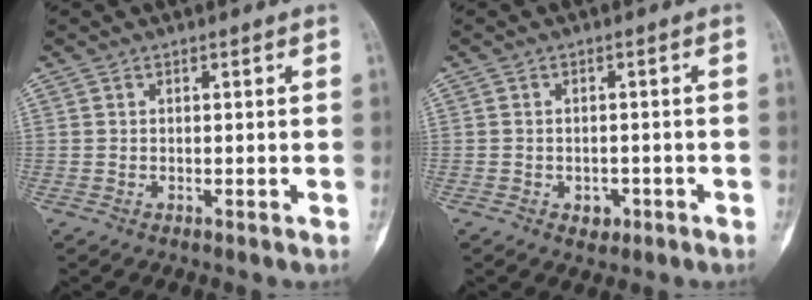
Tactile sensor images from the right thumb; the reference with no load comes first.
{"total": 2.3, "force": [-1.1, 1.7, 1.2], "torque": [-0.002, 0.005, -0.010]}